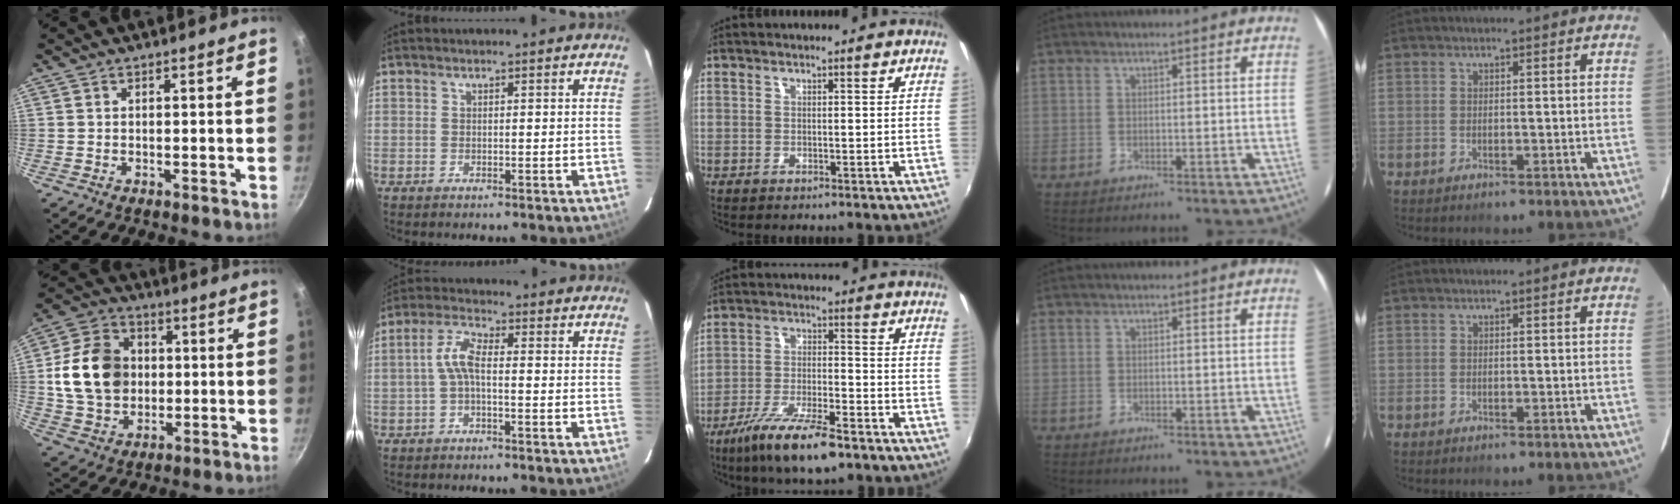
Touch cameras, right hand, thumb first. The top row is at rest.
{"thumb": {"total": 16.0, "force": [1.2, 12.7, 9.7], "torque": [-0.149, 0.013, 0.021]}, "index": {"total": 4.4, "force": [-1.0, 1.4, 4.1], "torque": [-0.092, 0.015, -0.022]}, "middle": {"total": 12.8, "force": [-8.9, 3.1, 8.6], "torque": [-0.183, -0.027, -0.161]}}